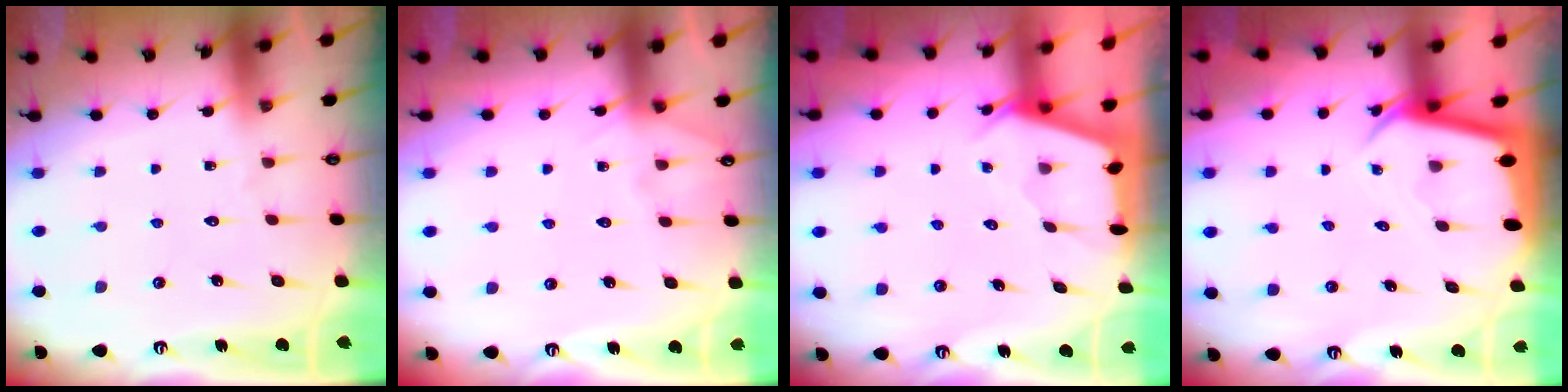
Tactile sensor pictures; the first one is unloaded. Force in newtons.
{"total": 5.0, "press": 5.0, "slide": 0.6}
{"total": 2.6, "press": 2.5, "slide": 0.3}
{"total": 2.8, "press": 2.8, "slide": 0.3}